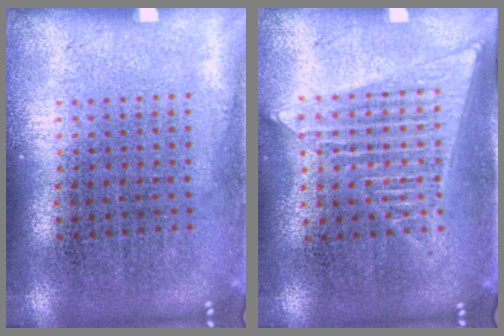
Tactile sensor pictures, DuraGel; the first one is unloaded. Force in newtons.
{"total": 1.6, "press": 1.5, "slide": 0.6}